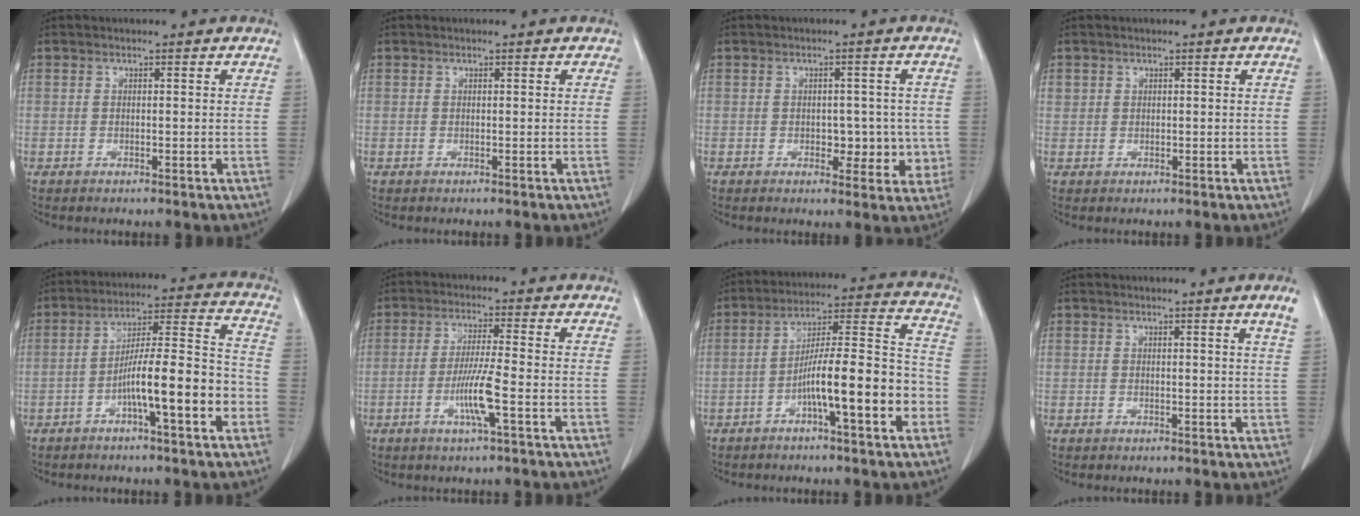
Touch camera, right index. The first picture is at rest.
{"total": 0.0}
{"total": 4.9, "force": [-0.9, 3.2, 3.6], "torque": [-0.023, 0.007, -0.010]}
{"total": 1.1, "force": [0.3, 1.0, 0.1], "torque": [0.006, 0.009, 0.005]}
{"total": 12.3, "force": [-4.8, 1.2, 11.2], "torque": [-0.187, 0.020, -0.078]}
{"total": 6.1, "force": [-2.3, -0.5, 5.7], "torque": [-0.110, -0.007, -0.045]}
{"total": 13.5, "force": [-5.2, 1.5, 12.4], "torque": [-0.199, 0.022, -0.084]}
{"total": 2.0, "force": [1.4, -0.8, 1.2], "torque": [-0.028, -0.014, 0.016]}